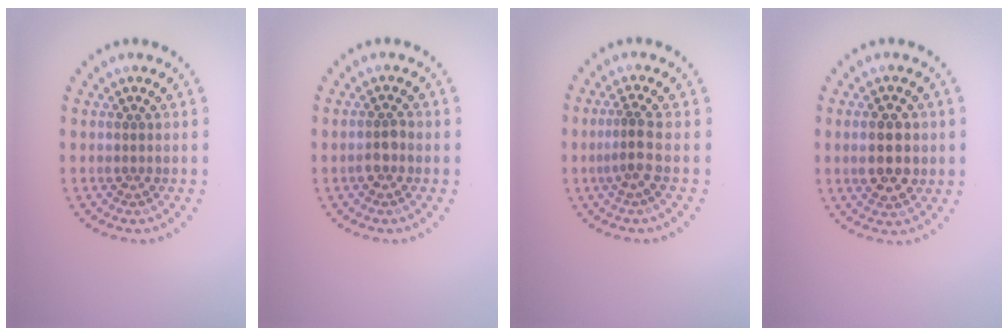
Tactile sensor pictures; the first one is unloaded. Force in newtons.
{"total": 1.3, "press": 1.2, "slide": 0.5}
{"total": 2.0, "press": 1.3, "slide": 1.5}
{"total": 4.0, "press": 4.0, "slide": 0.2}